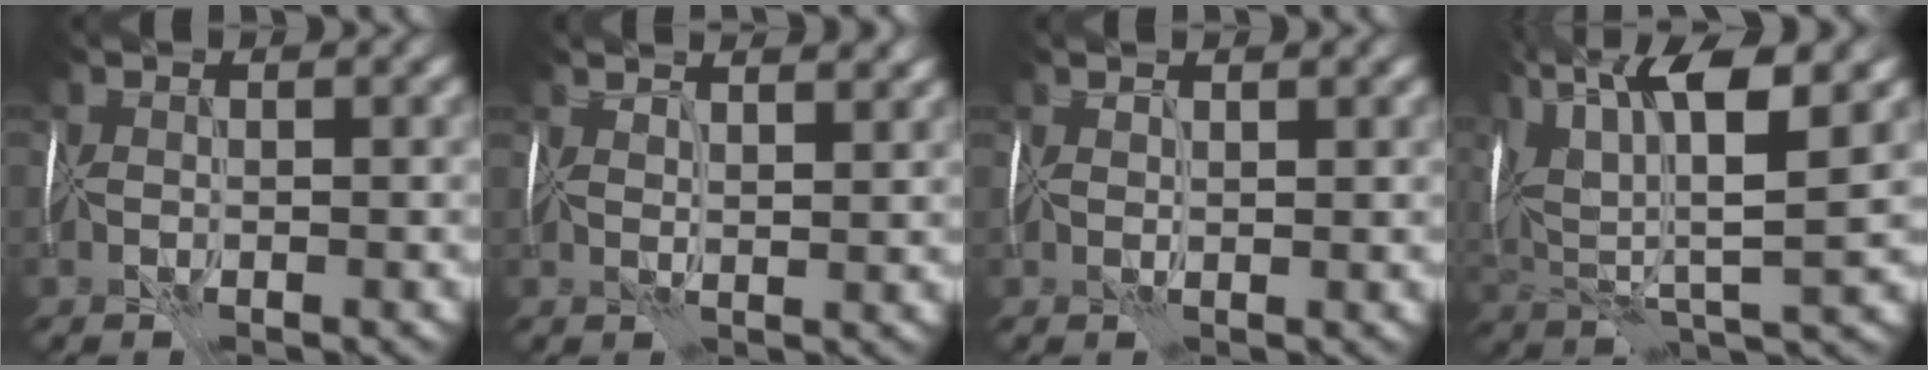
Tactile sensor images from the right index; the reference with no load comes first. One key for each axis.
{"total": 5.3, "fx": 4.0, "fy": 1.9, "fz": 2.8, "tx": -0.022, "ty": 0.033, "tz": 0.034}
{"total": 1.3, "fx": 1.2, "fy": 0.2, "fz": 0.4, "tx": -0.002, "ty": 0.000, "tz": 0.020}
{"total": 13.2, "fx": 6.9, "fy": 4.2, "fz": 10.4, "tx": -0.212, "ty": 0.019, "tz": 0.127}